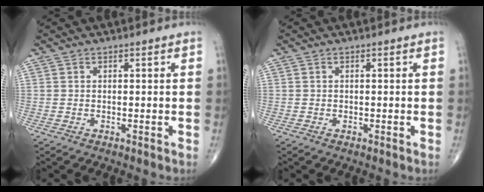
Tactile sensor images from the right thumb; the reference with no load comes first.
{"total": 0.0}